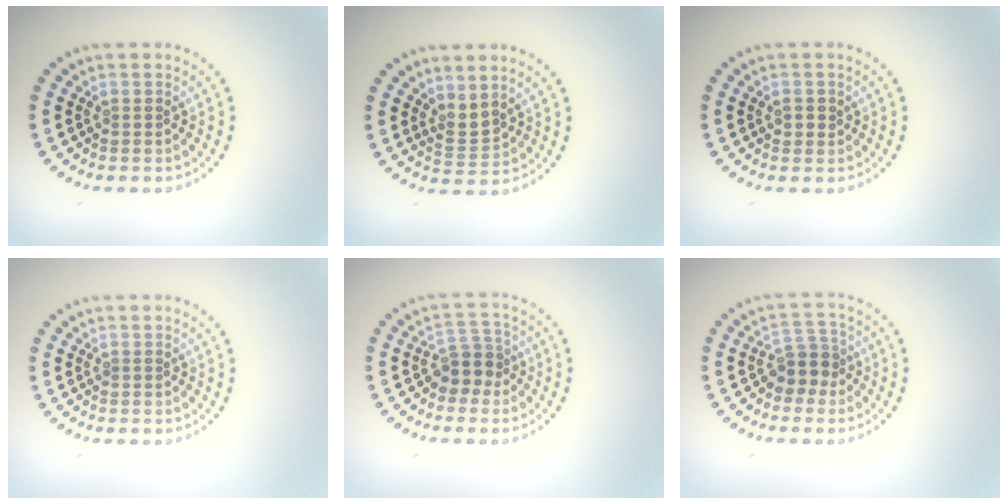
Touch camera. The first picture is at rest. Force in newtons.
{"total": 1.8, "press": 1.2, "slide": 1.3}
{"total": 1.0, "press": 1.0, "slide": 0.2}
{"total": 0.0}
{"total": 2.8, "press": 2.2, "slide": 1.6}
{"total": 2.8, "press": 2.2, "slide": 1.6}